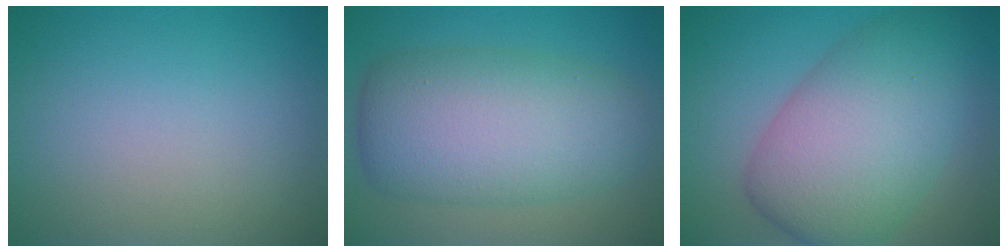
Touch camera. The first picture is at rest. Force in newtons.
{"total": 9.4, "press": 9.4, "slide": 0.5}
{"total": 9.8, "press": 9.8, "slide": 0.2}